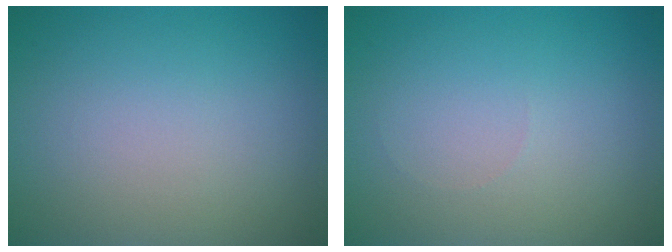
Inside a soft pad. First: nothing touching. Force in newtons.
{"total": 0.0}